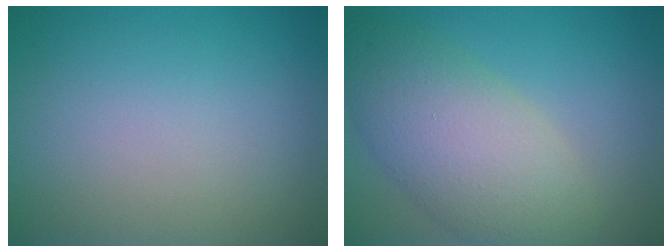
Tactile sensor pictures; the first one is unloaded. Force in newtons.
{"total": 7.5, "press": 7.5, "slide": 0.6}